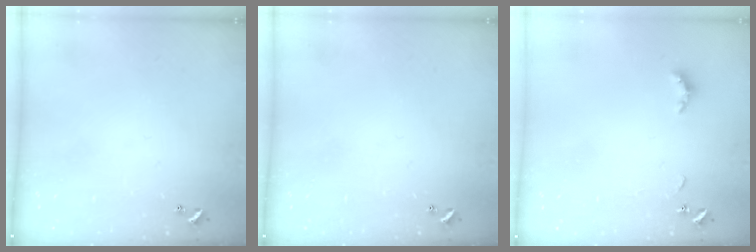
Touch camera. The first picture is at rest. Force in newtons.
{"total": 0.0}
{"total": 2.9, "press": 2.8, "slide": 0.6}